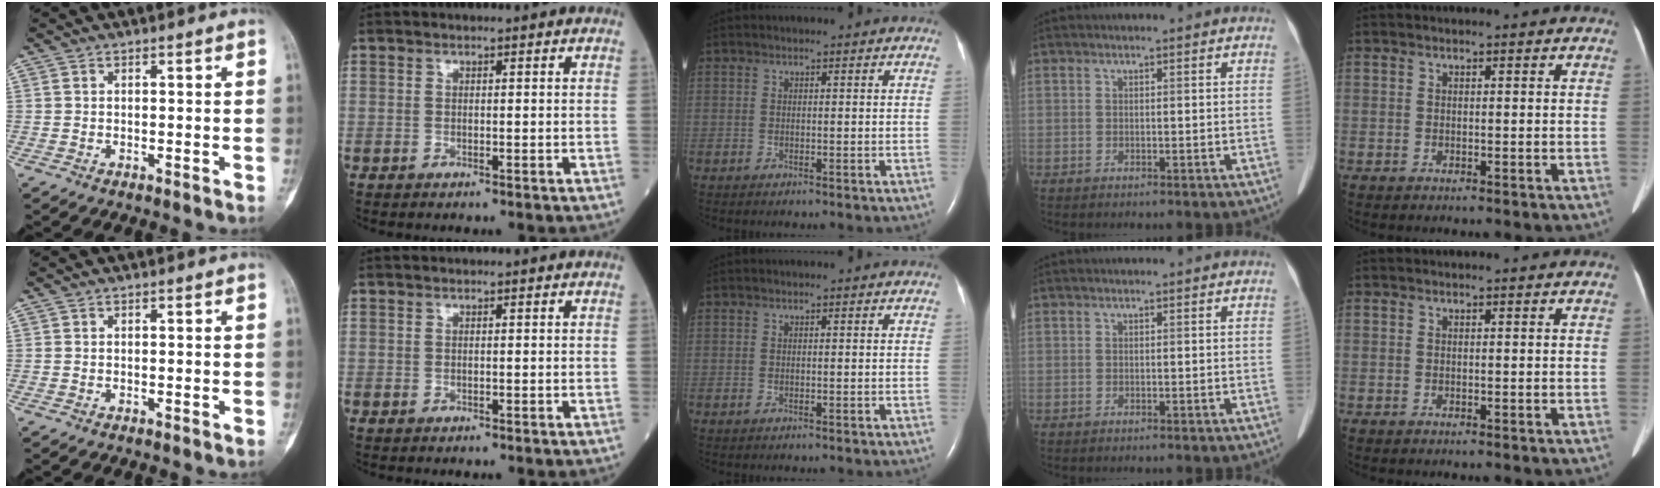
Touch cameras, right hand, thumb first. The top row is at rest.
{}